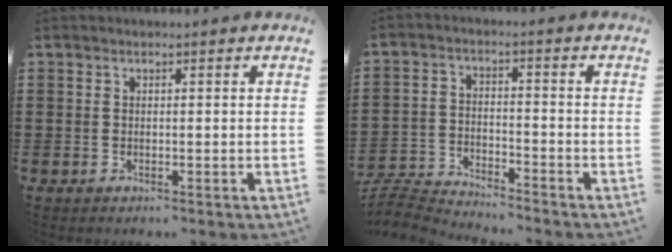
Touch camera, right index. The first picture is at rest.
{"total": 5.2, "force": [-5.2, 0.4, 0.4], "torque": [-0.029, -0.001, -0.111]}